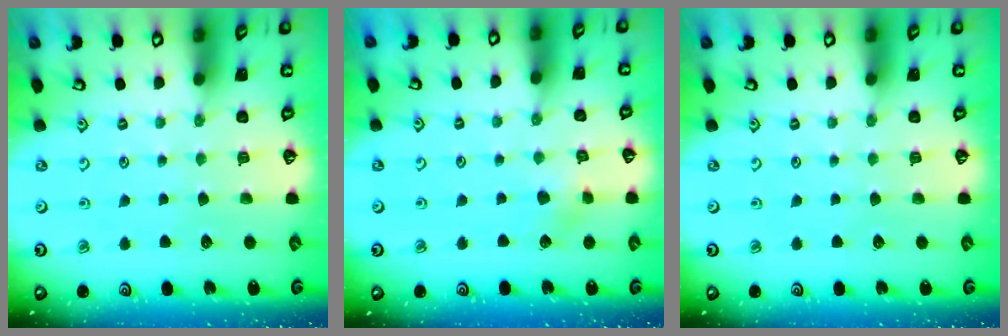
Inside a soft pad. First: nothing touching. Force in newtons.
{"total": 4.2, "press": 4.2, "slide": 0.5}
{"total": 0.0}